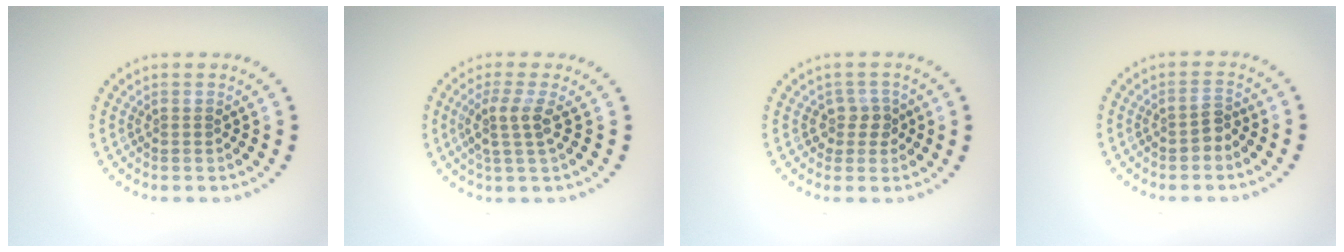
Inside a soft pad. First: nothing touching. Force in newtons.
{"total": 2.6, "press": 2.0, "slide": 1.7}
{"total": 1.8, "press": 1.5, "slide": 1.0}
{"total": 1.4, "press": 1.2, "slide": 0.7}